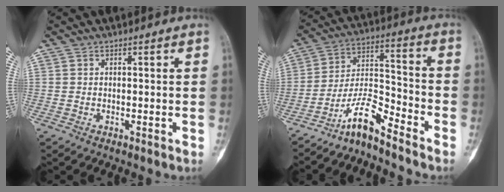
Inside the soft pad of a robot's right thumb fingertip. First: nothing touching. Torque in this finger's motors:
{"motor_torque": [0.22, -0.01, 0.93, -0.57, 0.01]}